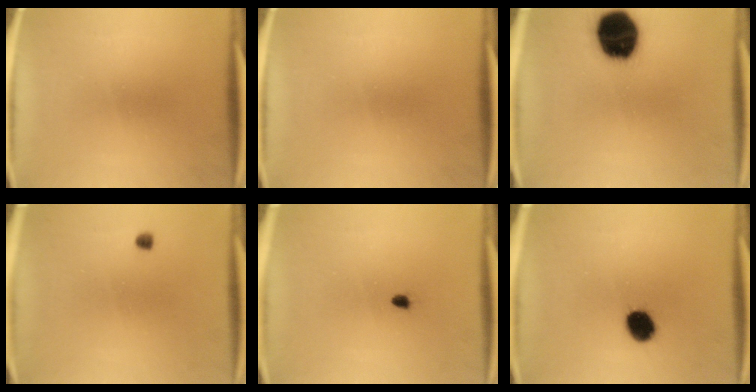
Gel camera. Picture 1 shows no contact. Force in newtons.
{"total": 0.0}
{"total": 18.2}
{"total": 1.0}
{"total": 1.0}
{"total": 7.2}